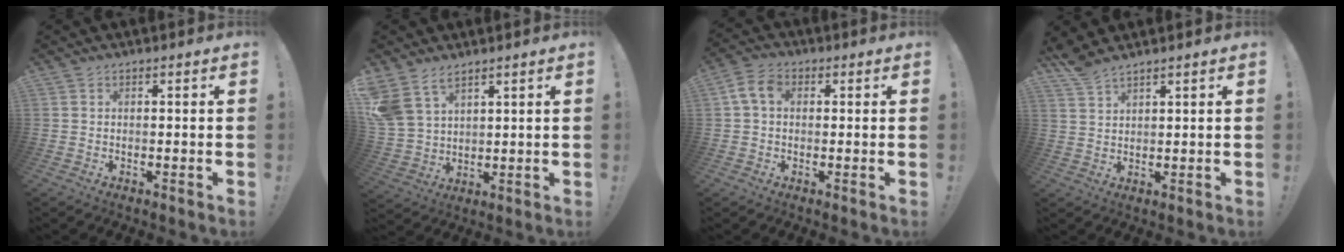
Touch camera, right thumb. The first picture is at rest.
{"total": 8.8, "force": [6.5, 4.8, 3.6], "torque": [-0.085, -0.031, 0.132]}
{"total": 6.6, "force": [1.3, 4.7, 4.5], "torque": [-0.091, 0.013, 0.029]}
{"total": 4.3, "force": [3.9, 0.3, 1.9], "torque": [-0.044, -0.021, 0.072]}